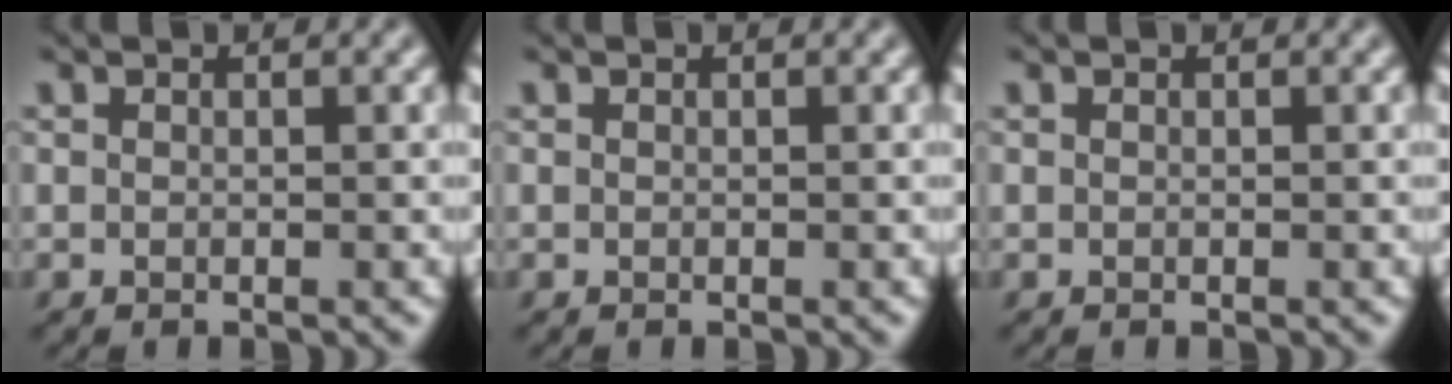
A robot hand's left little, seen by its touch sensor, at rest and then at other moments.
{"total": 0.0}
{"total": 0.0}